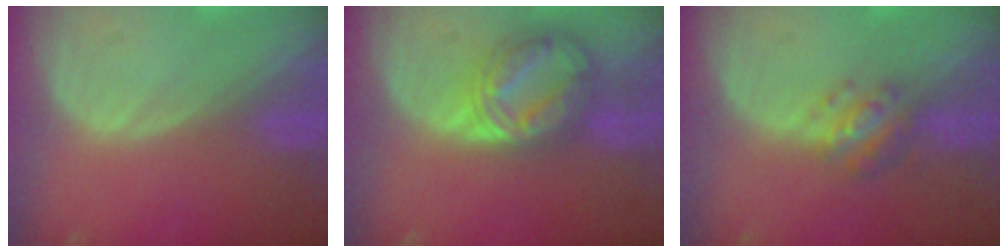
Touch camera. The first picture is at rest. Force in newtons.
{"total": 8.0, "press": 8.0, "slide": 0.6}
{"total": 4.9, "press": 4.5, "slide": 1.9}